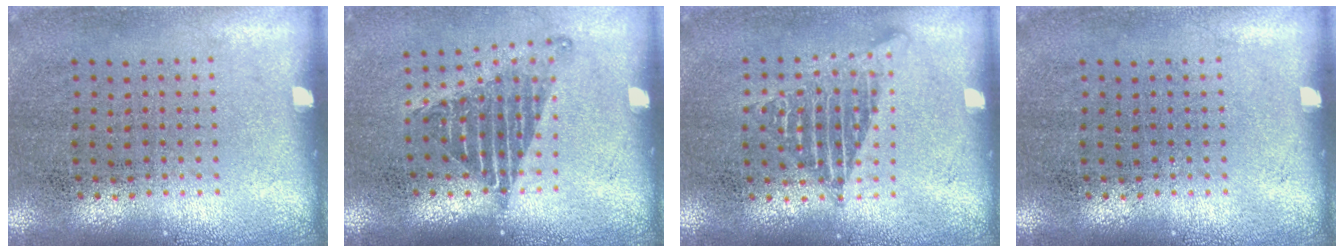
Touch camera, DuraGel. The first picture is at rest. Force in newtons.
{"total": 1.3, "press": 1.0, "slide": 0.8}
{"total": 1.1, "press": 1.1, "slide": 0.1}
{"total": 0.0}